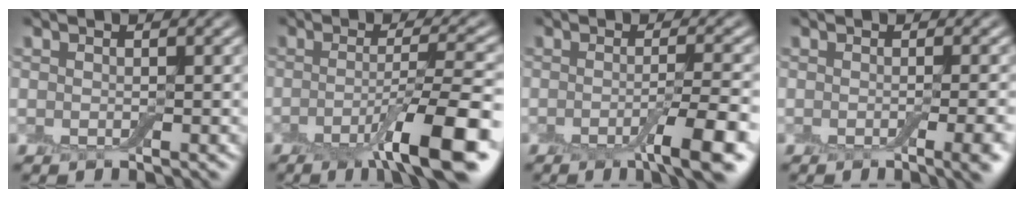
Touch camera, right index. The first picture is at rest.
{"total": 8.2, "force": [-3.9, 1.2, 7.1], "torque": [-0.101, 0.007, -0.068]}
{"total": 5.4, "force": [-2.6, 0.9, 4.7], "torque": [-0.066, -0.001, -0.042]}
{"total": 4.5, "force": [-1.9, 1.5, 3.9], "torque": [-0.037, -0.008, -0.018]}